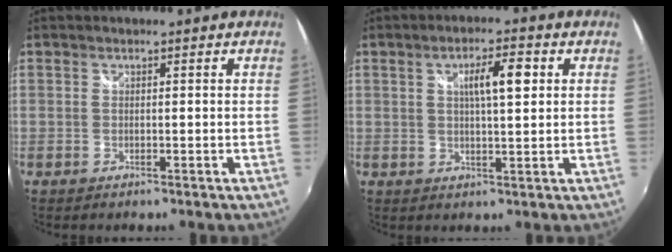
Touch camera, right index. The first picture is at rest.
{"total": 6.2, "force": [1.9, 1.2, 5.8], "torque": [-0.094, 0.008, 0.031]}